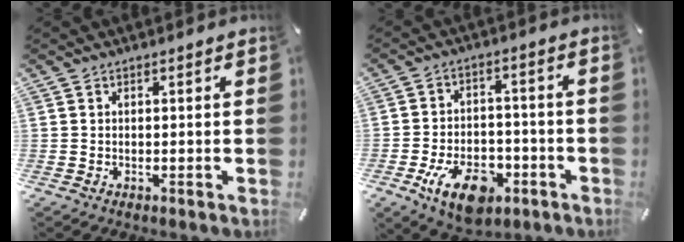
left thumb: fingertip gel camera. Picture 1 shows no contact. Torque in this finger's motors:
{"motor_torque": [-0.23, 2.22, 1.49, 0.81, 0.11]}